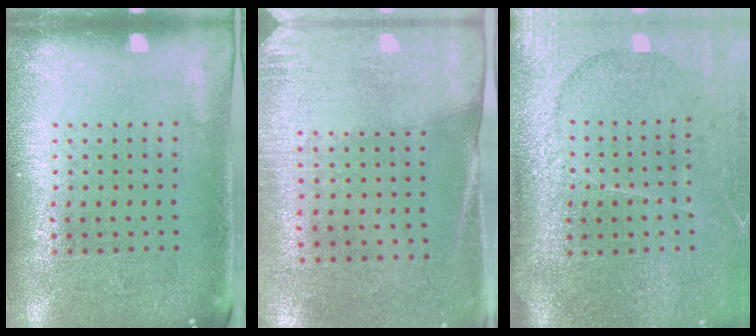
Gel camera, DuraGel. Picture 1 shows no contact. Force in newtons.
{"total": 2.7, "press": 2.4, "slide": 1.3}
{"total": 4.2, "press": 3.4, "slide": 2.4}